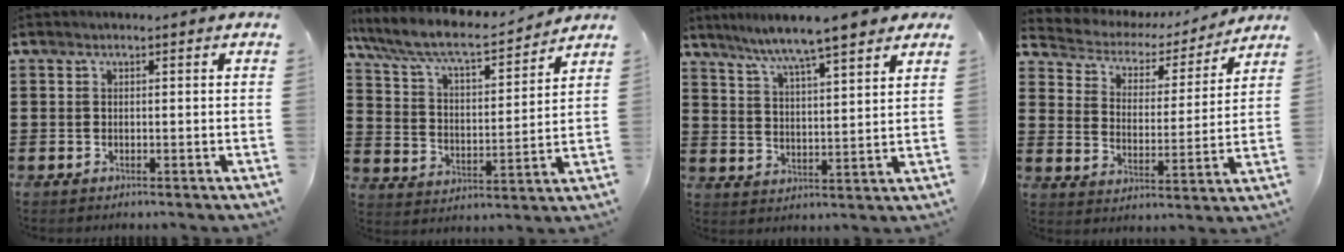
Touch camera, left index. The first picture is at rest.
{"total": 7.8, "force": [6.7, 1.4, 3.7], "torque": [-0.101, -0.038, 0.110]}
{"total": 6.5, "force": [5.8, -0.2, 3.0], "torque": [-0.082, -0.029, 0.096]}
{"total": 3.4, "force": [3.0, 1.5, 0.4], "torque": [-0.033, -0.022, 0.041]}